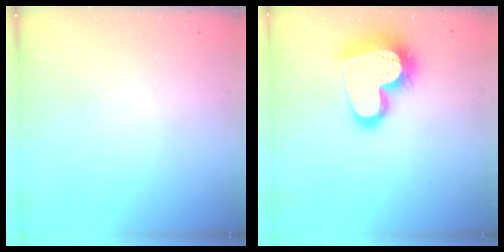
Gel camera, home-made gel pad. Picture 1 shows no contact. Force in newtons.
{"total": 21.2, "press": 21.1, "slide": 1.9}